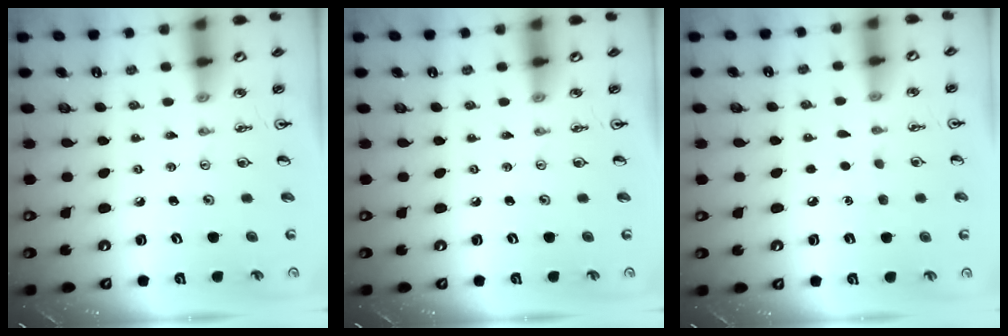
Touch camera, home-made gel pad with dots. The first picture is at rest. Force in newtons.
{"total": 0.0}
{"total": 3.8, "press": 3.8, "slide": 0.3}